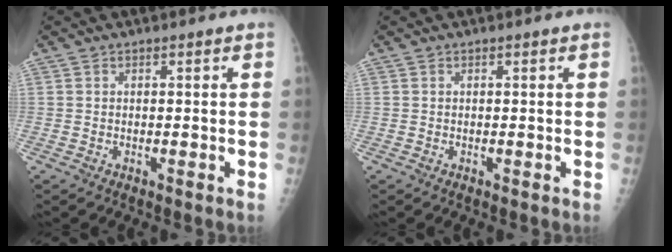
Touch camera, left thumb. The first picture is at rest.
{"total": 0.0}